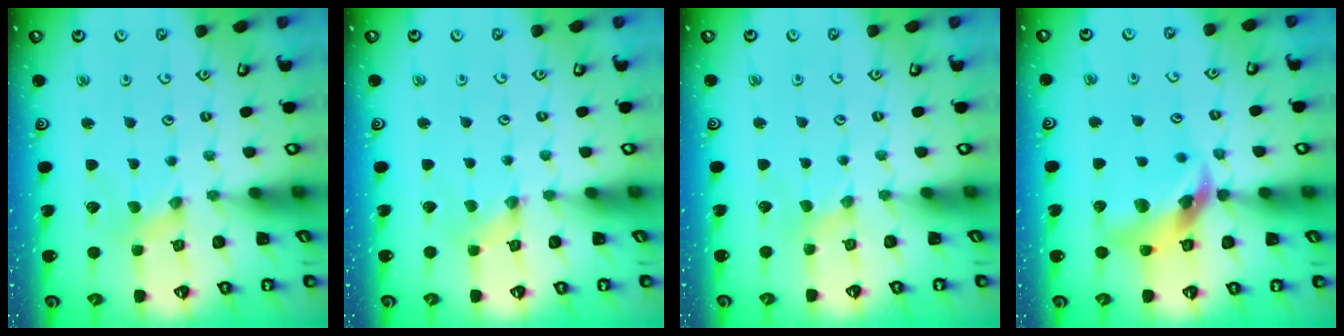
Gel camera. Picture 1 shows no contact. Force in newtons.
{"total": 1.2, "press": 1.2, "slide": 0.2}
{"total": 0.7, "press": 0.7, "slide": 0.1}
{"total": 12.4, "press": 12.3, "slide": 1.8}